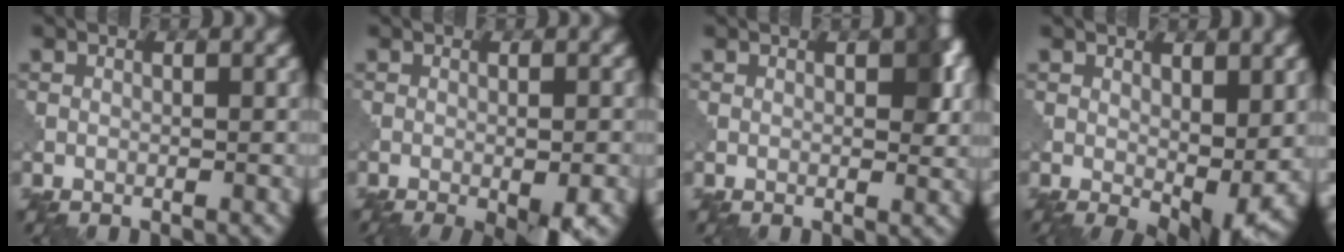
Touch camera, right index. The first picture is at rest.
{"total": 5.2, "force": [-2.8, 0.9, 4.3], "torque": [-0.059, -0.009, -0.037]}
{"total": 2.7, "force": [0.6, 1.2, 2.4], "torque": [-0.025, 0.001, 0.008]}
{"total": 5.6, "force": [-0.1, 2.8, 4.8], "torque": [-0.079, -0.020, 0.007]}